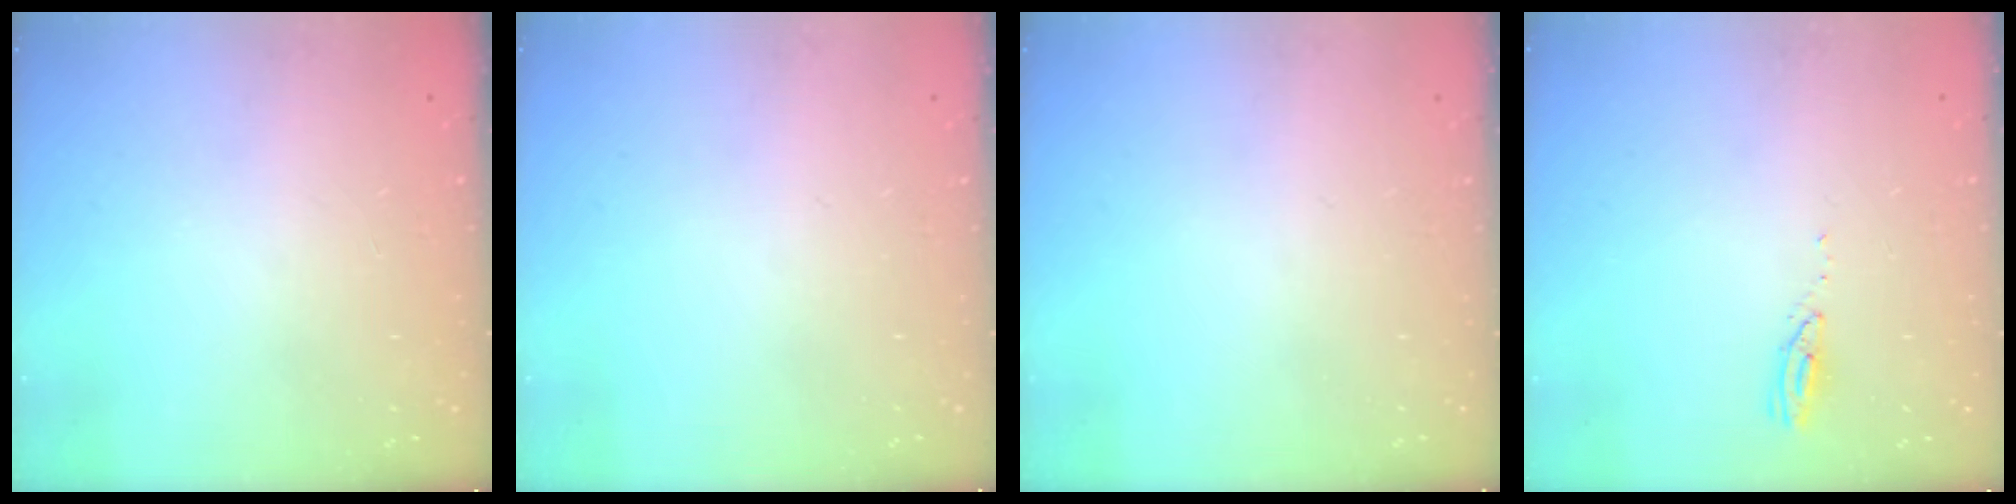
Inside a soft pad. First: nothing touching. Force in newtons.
{"total": 0.0}
{"total": 0.0}
{"total": 2.9, "press": 2.9, "slide": 0.2}